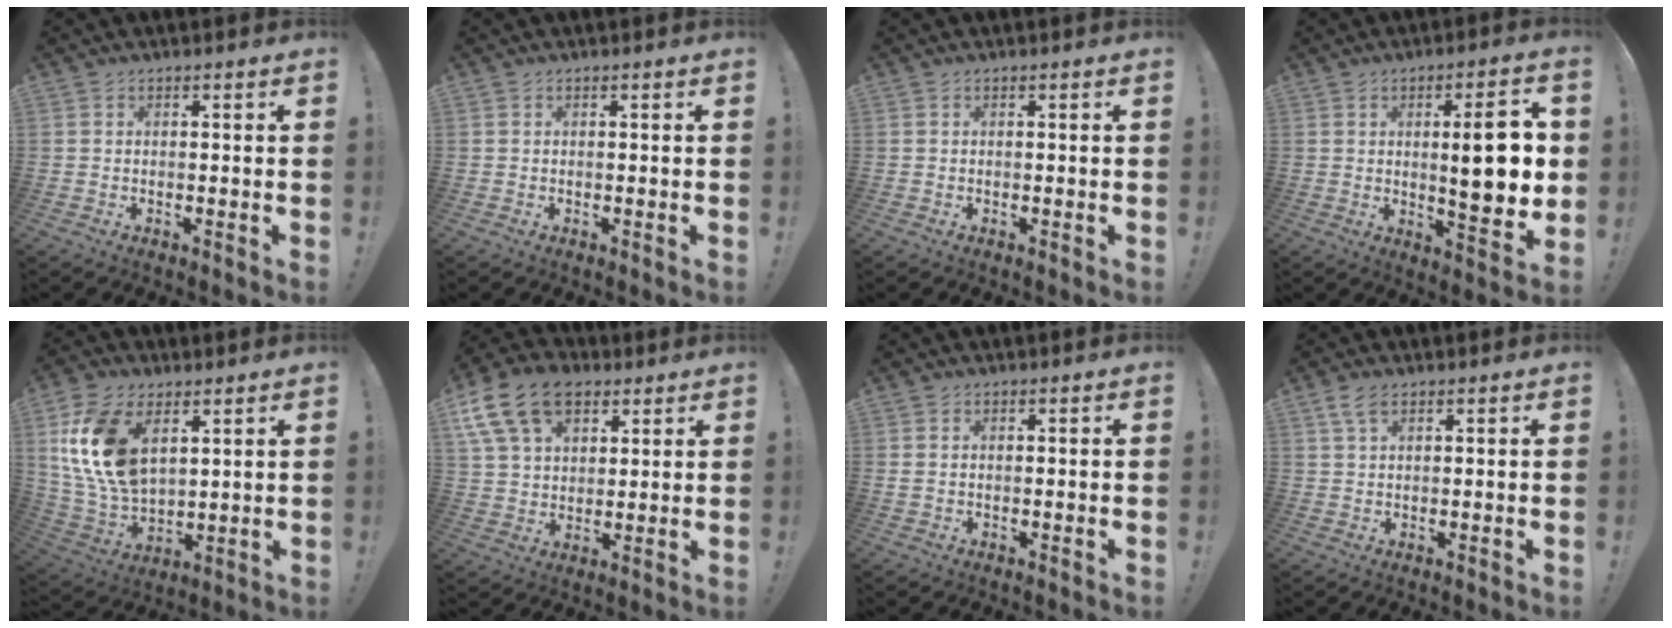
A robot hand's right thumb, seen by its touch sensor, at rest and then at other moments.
{"total": 0.0}
{"total": 0.0}
{"total": 13.9, "force": [1.4, 3.5, 13.4], "torque": [-0.184, -0.009, 0.015]}
{"total": 17.5, "force": [6.7, 10.9, 11.9], "torque": [-0.246, -0.026, 0.126]}
{"total": 16.9, "force": [8.6, 11.0, 9.5], "torque": [-0.170, -0.034, 0.162]}
{"total": 1.0, "force": [0.6, 0.5, 0.5], "torque": [-0.005, 0.000, 0.009]}
{"total": 4.2, "force": [2.4, 1.8, 2.9], "torque": [-0.057, -0.002, 0.046]}